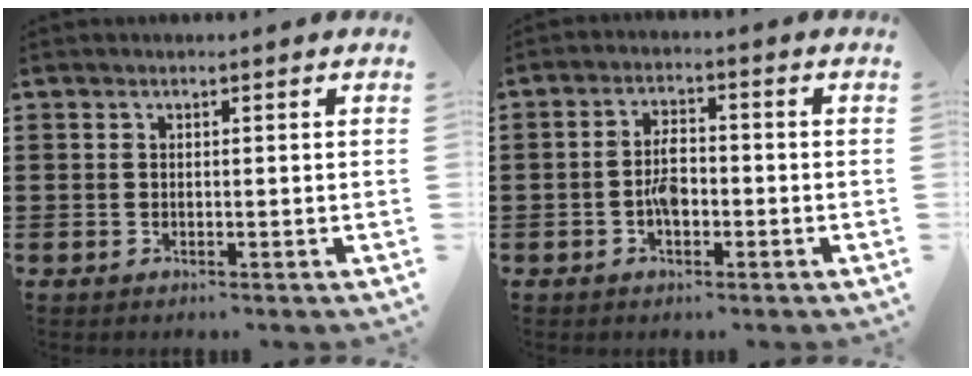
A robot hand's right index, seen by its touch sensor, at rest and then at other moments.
{"total": 4.1, "force": [-1.0, 1.8, 3.5], "torque": [-0.078, 0.000, -0.022]}